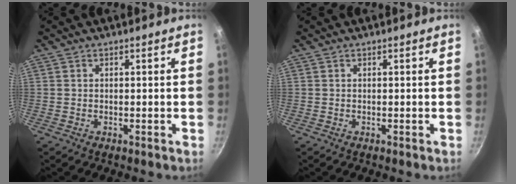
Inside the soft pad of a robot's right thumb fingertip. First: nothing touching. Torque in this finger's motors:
{"motor_torque": [0.01, 0.00, 0.00, -0.01, 0.00]}